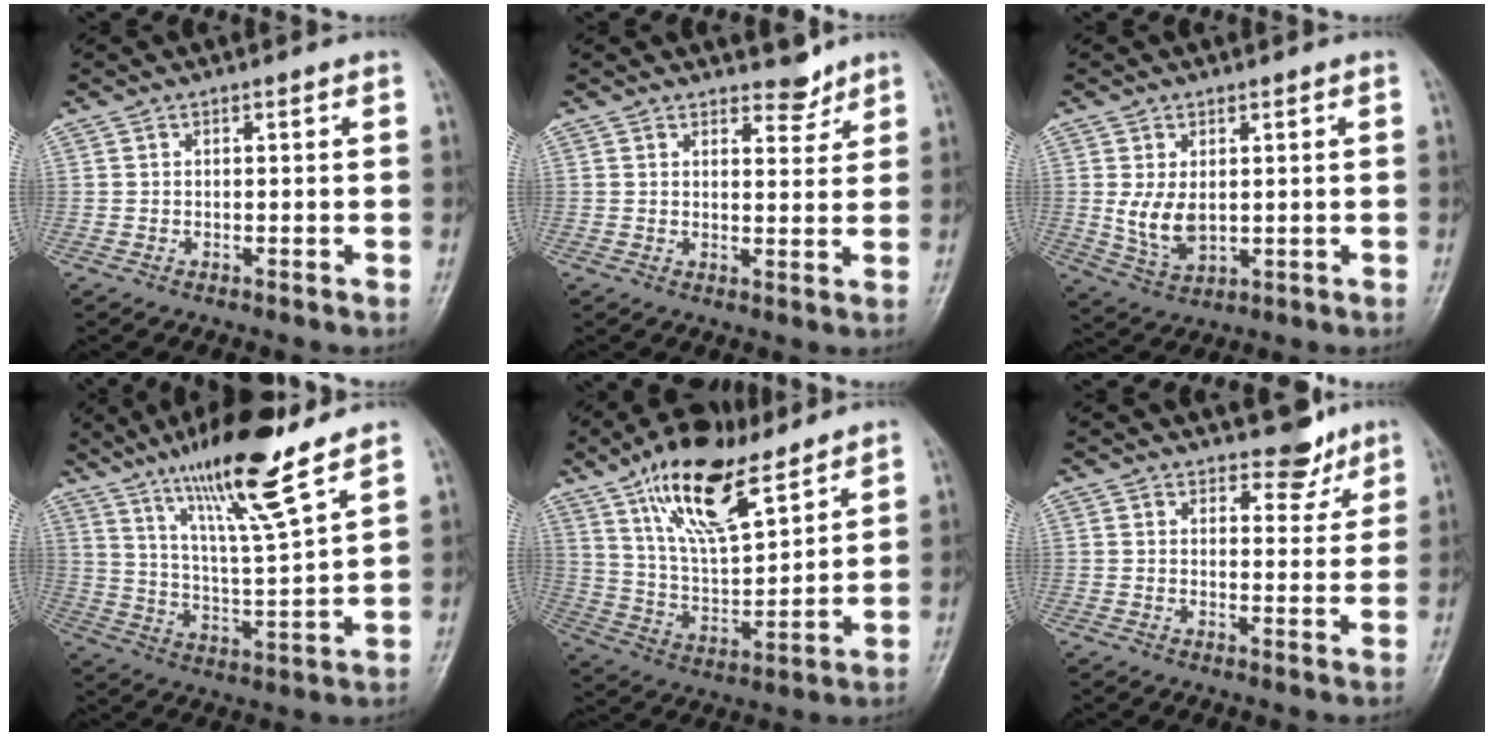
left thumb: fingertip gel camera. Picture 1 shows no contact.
{"total": 3.6, "force": [3.1, 1.6, 0.9], "torque": [0.007, -0.024, 0.046]}
{"total": 6.4, "force": [0.6, 4.0, 4.9], "torque": [-0.085, -0.014, 0.025]}
{"total": 16.4, "force": [11.5, 1.6, 11.6], "torque": [-0.195, -0.062, 0.204]}
{"total": 17.6, "force": [11.1, 6.6, 12.0], "torque": [-0.186, -0.045, 0.209]}
{"total": 5.1, "force": [4.1, 2.5, 1.7], "torque": [0.008, -0.029, 0.056]}